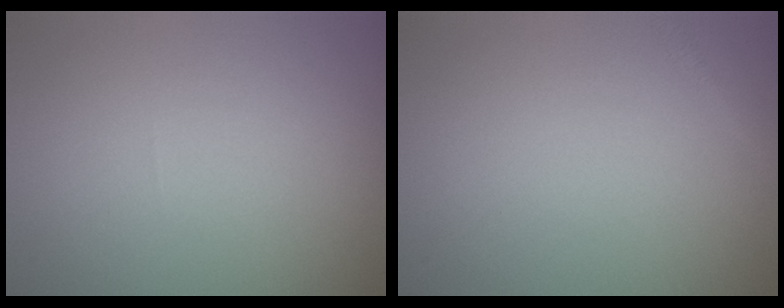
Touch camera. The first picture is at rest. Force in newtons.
{"total": 0.8, "press": 0.7, "slide": 0.1}